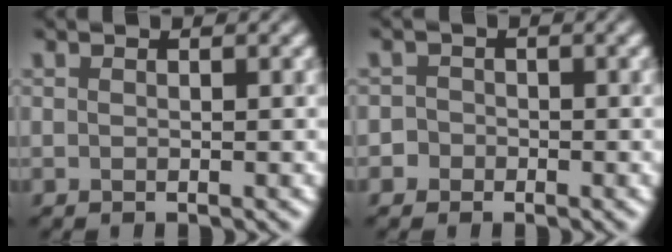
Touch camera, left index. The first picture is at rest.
{"total": 1.7, "force": [-0.5, 1.7, 0.1], "torque": [0.019, 0.015, -0.024]}